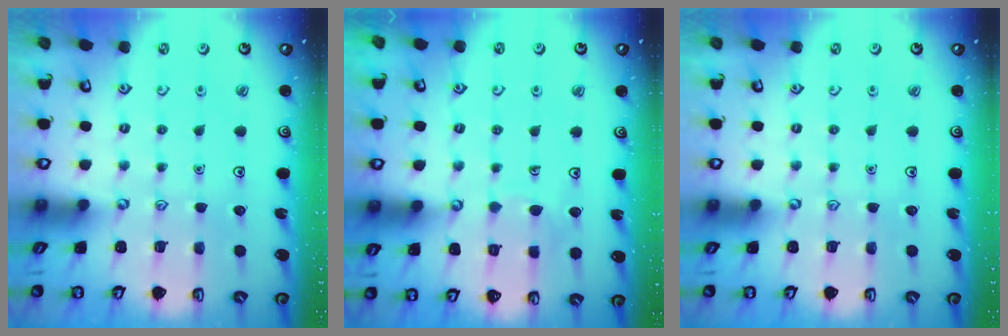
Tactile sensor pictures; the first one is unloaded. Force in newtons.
{"total": 4.6, "press": 4.6, "slide": 0.3}
{"total": 0.0}